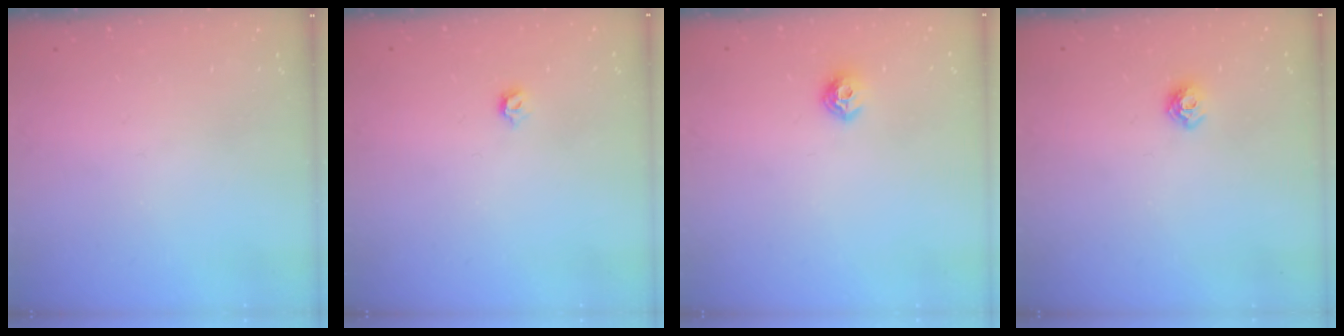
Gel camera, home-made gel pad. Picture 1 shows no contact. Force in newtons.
{"total": 3.1, "press": 3.0, "slide": 0.8}
{"total": 6.8, "press": 6.8, "slide": 0.3}
{"total": 6.8, "press": 6.7, "slide": 1.0}